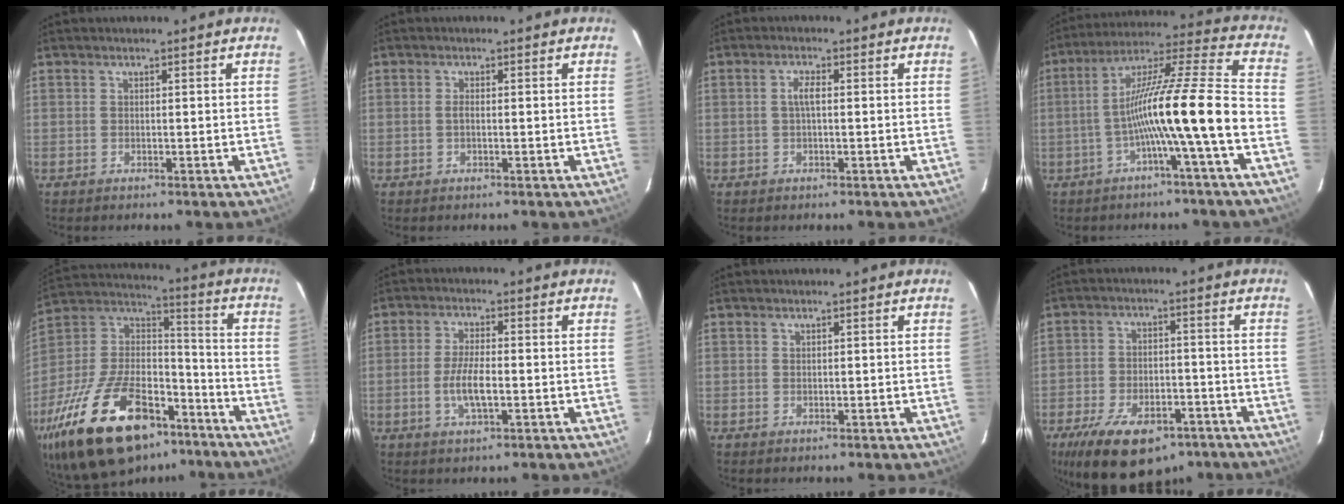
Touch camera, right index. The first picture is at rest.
{"total": 1.0, "force": [0.1, 0.0, 1.0], "torque": [-0.020, 0.001, -0.001]}
{"total": 2.2, "force": [0.1, 0.5, 2.1], "torque": [-0.043, 0.005, 0.001]}
{"total": 15.9, "force": [-5.5, -1.4, 14.8], "torque": [-0.250, 0.008, -0.102]}
{"total": 32.1, "force": [-20.4, 15.0, 19.7], "torque": [-0.393, 0.001, -0.321]}
{"total": 5.6, "force": [-1.4, 1.5, 5.2], "torque": [-0.104, -0.003, -0.027]}
{"total": 0.0}
{"total": 18.3, "force": [-11.7, 9.0, 10.8], "torque": [-0.224, -0.016, -0.176]}